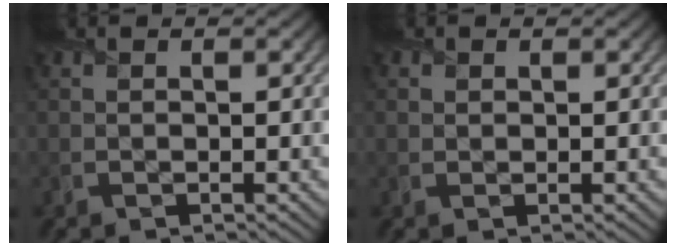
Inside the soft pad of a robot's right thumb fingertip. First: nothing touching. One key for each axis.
{"total": 0.6, "fx": 0.3, "fy": 0.4, "fz": 0.3, "tx": -0.006, "ty": -0.002, "tz": 0.006}